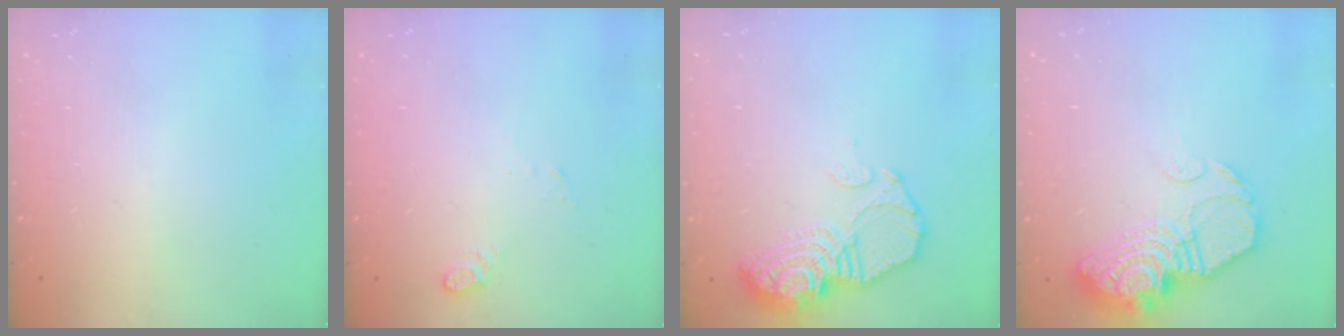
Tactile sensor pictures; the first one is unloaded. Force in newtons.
{"total": 5.2, "press": 5.2, "slide": 0.8}
{"total": 12.9, "press": 12.8, "slide": 1.0}
{"total": 15.6, "press": 15.5, "slide": 1.8}